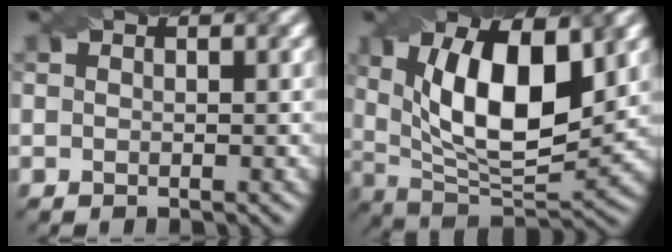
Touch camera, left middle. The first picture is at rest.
{"total": 11.7, "force": [2.7, 4.9, 10.3], "torque": [-0.162, -0.004, 0.044]}